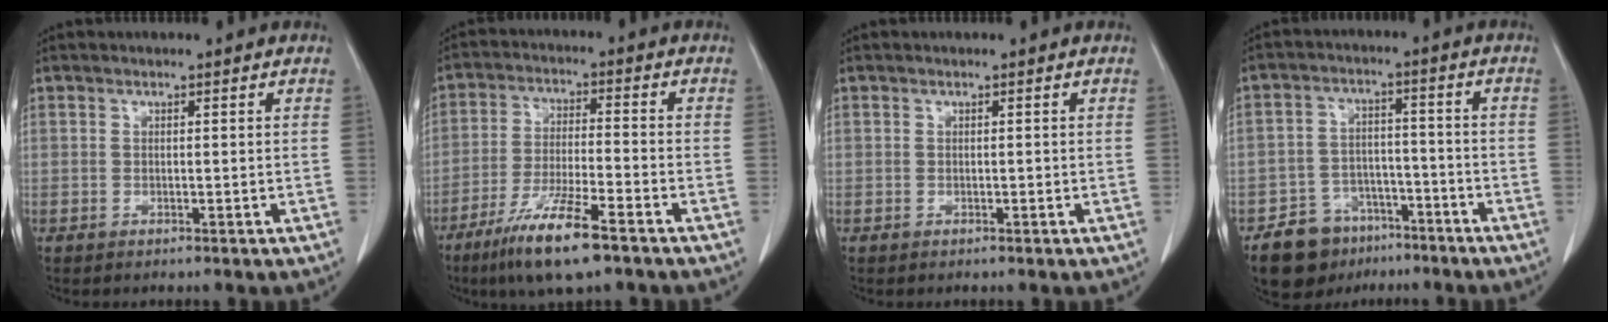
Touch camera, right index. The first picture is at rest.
{"total": 11.0, "force": [-7.1, 1.0, 8.4], "torque": [-0.165, -0.027, -0.127]}
{"total": 0.0}
{"total": 8.5, "force": [-6.0, 5.8, 1.9], "torque": [-0.030, 0.017, -0.094]}